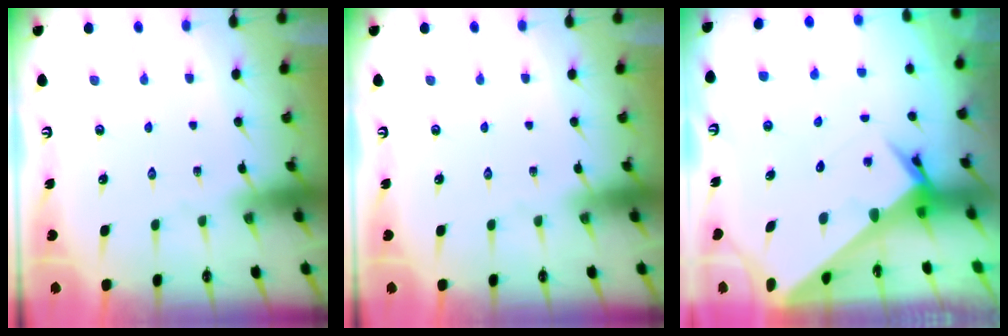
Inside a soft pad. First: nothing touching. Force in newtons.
{"total": 0.0}
{"total": 4.5, "press": 4.5, "slide": 0.4}